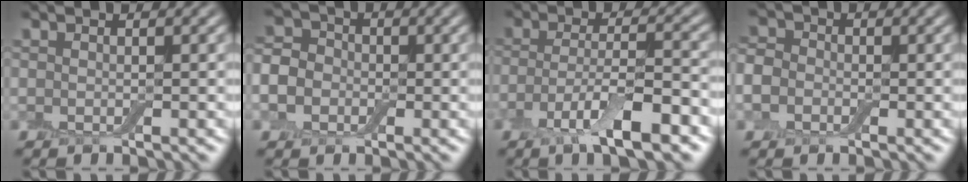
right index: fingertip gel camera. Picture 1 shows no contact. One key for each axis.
{"total": 6.4, "fx": -1.6, "fy": 5.6, "fz": 2.6, "tx": -0.048, "ty": 0.004, "tz": -0.060}
{"total": 6.6, "fx": -3.1, "fy": 1.9, "fz": 5.5, "tx": -0.103, "ty": -0.004, "tz": -0.060}
{"total": 3.8, "fx": -0.6, "fy": 3.3, "fz": 1.8, "tx": -0.024, "ty": 0.011, "tz": -0.035}